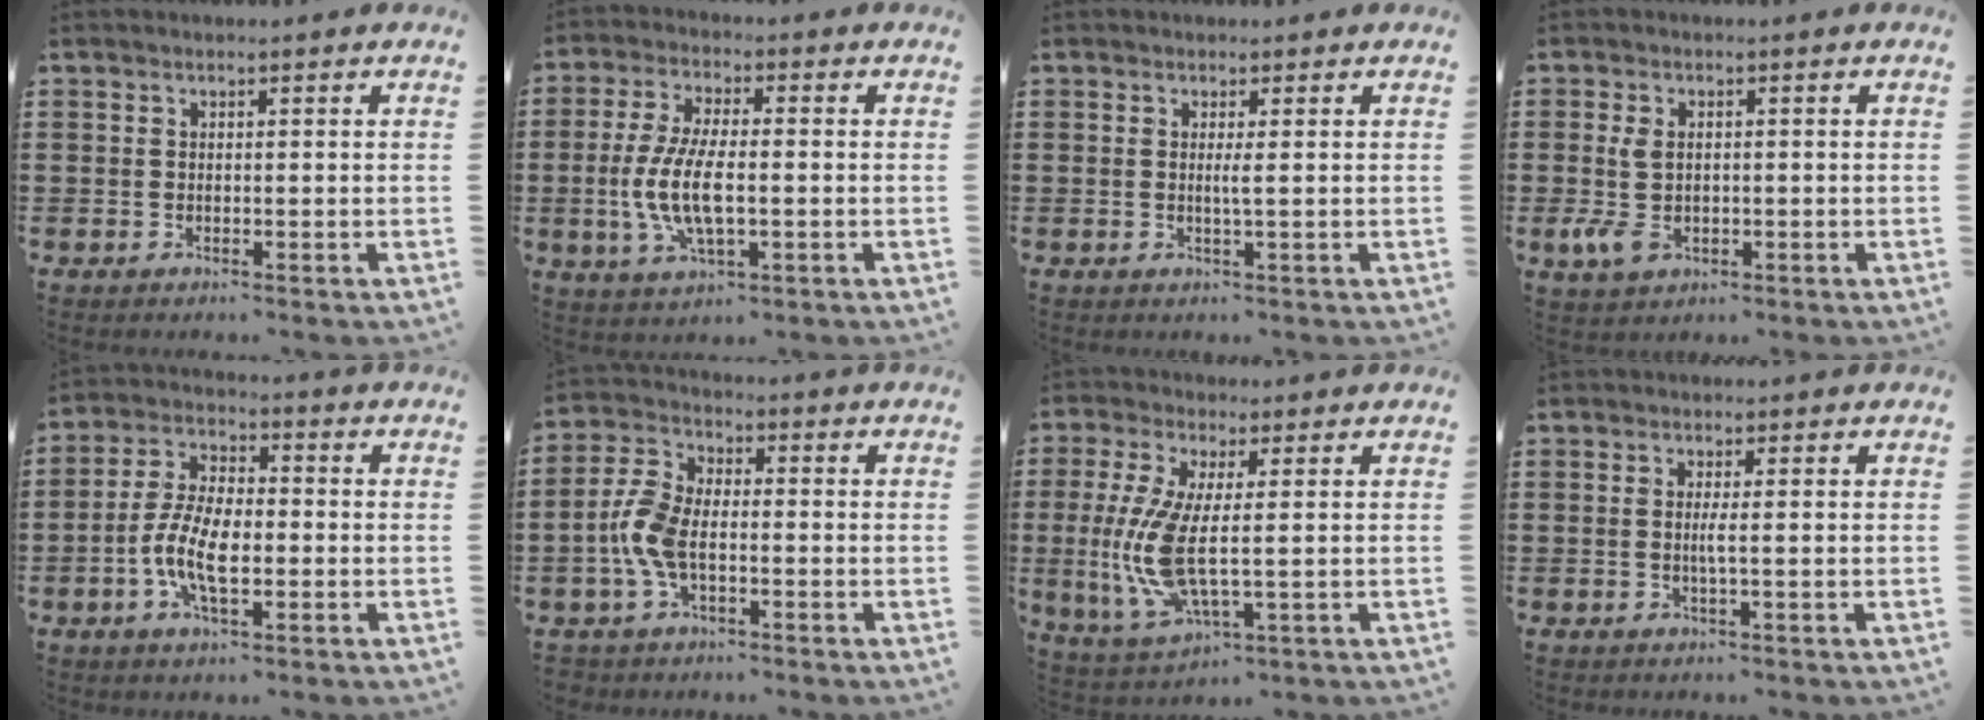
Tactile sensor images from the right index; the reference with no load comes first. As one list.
[{"total": 9.3, "force": [-1.6, 3.4, 8.5], "torque": [-0.193, -0.015, -0.036]}, {"total": 1.3, "force": [0.0, -0.4, 1.3], "torque": [-0.025, -0.006, -0.003]}, {"total": 4.7, "force": [-0.4, 2.8, 3.7], "torque": [-0.104, -0.007, -0.017]}, {"total": 8.6, "force": [-2.4, 3.8, 7.4], "torque": [-0.172, -0.010, -0.051]}, {"total": 7.3, "force": [-1.7, 4.0, 5.8], "torque": [-0.145, -0.004, -0.038]}, {"total": 10.7, "force": [0.0, 3.4, 10.1], "torque": [-0.234, -0.028, -0.003]}, {"total": 1.6, "force": [-0.1, -0.3, 1.6], "torque": [-0.031, -0.005, -0.006]}]